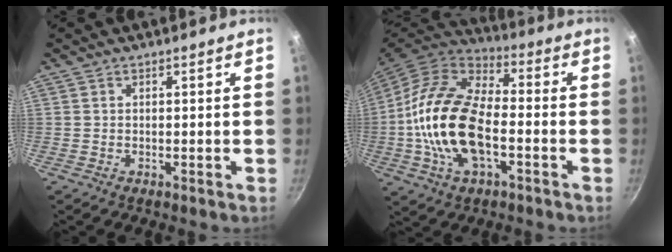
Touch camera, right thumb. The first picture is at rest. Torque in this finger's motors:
{"motor_torque": [-0.50, 1.73, 2.17, -0.60, 0.57]}